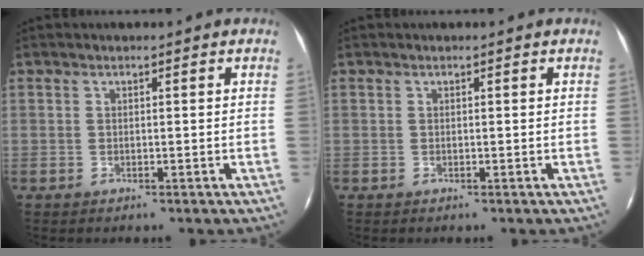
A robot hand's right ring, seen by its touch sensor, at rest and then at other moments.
{"total": 0.0}